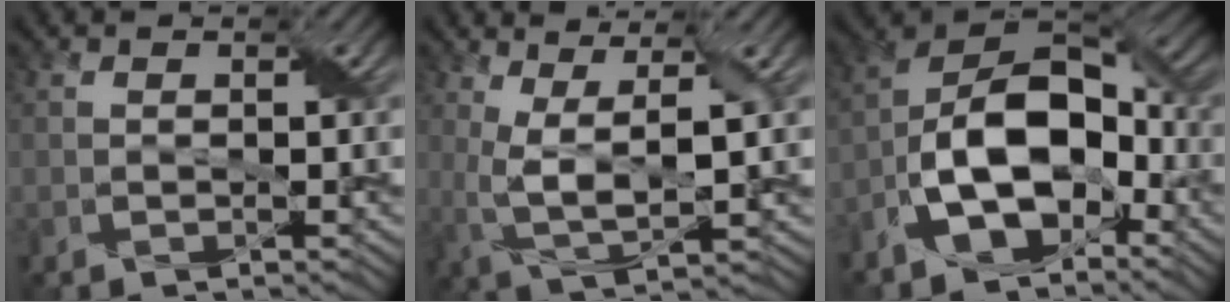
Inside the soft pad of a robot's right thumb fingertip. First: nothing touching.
{"total": 6.6, "force": [1.4, 2.1, 6.1], "torque": [-0.138, 0.001, 0.028]}
{"total": 14.0, "force": [-5.1, 8.0, 10.4], "torque": [-0.193, -0.009, -0.110]}